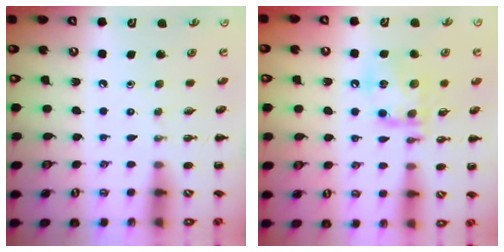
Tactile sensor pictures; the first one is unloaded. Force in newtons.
{"total": 13.9, "press": 13.7, "slide": 1.8}